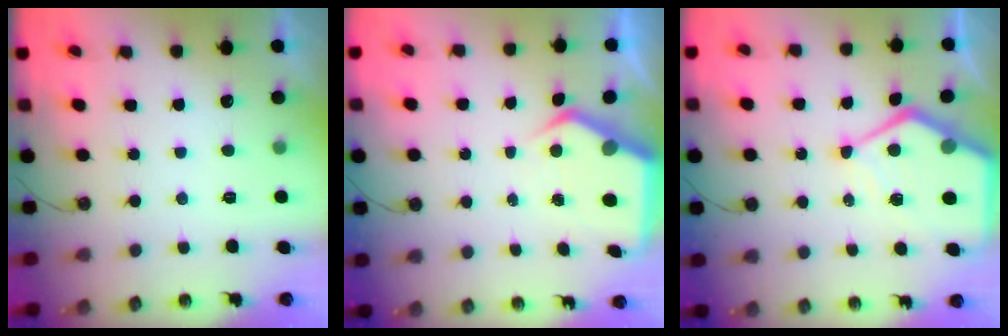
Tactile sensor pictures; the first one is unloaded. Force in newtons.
{"total": 6.5, "press": 6.5, "slide": 0.6}
{"total": 13.5, "press": 13.4, "slide": 1.4}